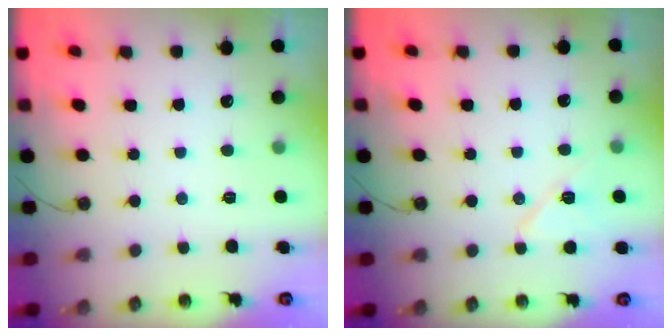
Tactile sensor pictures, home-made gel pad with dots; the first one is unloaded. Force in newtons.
{"total": 8.7, "press": 8.4, "slide": 1.9}